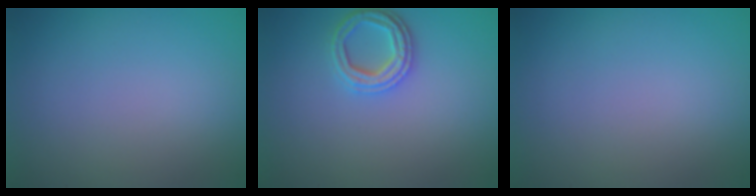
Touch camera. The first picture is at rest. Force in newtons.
{"total": 3.1, "press": 2.8, "slide": 1.3}
{"total": 0.0}